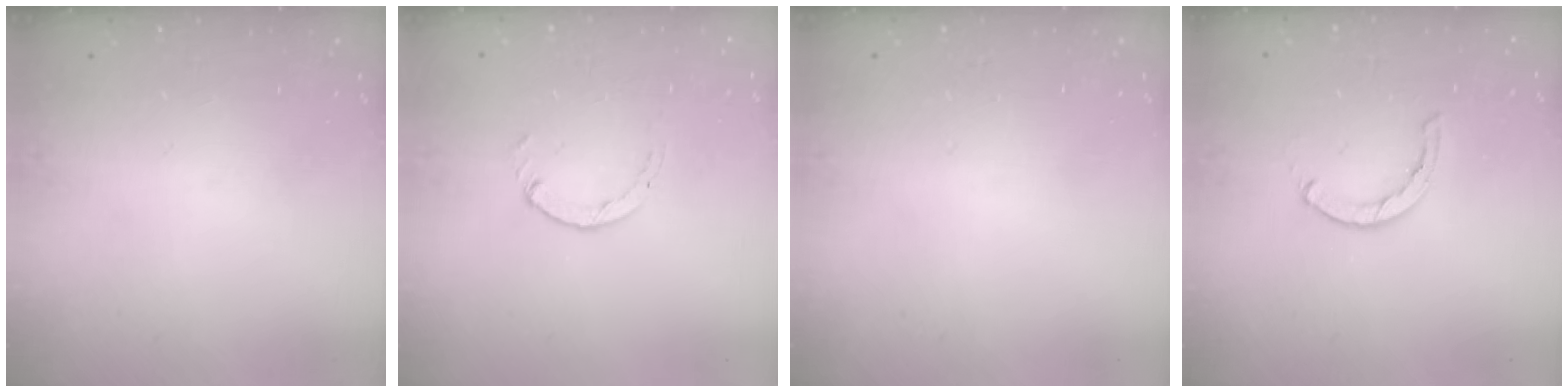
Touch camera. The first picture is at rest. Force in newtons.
{"total": 0.7, "press": 0.7, "slide": 0.2}
{"total": 2.7, "press": 2.7, "slide": 0.2}
{"total": 1.2, "press": 1.2, "slide": 0.2}